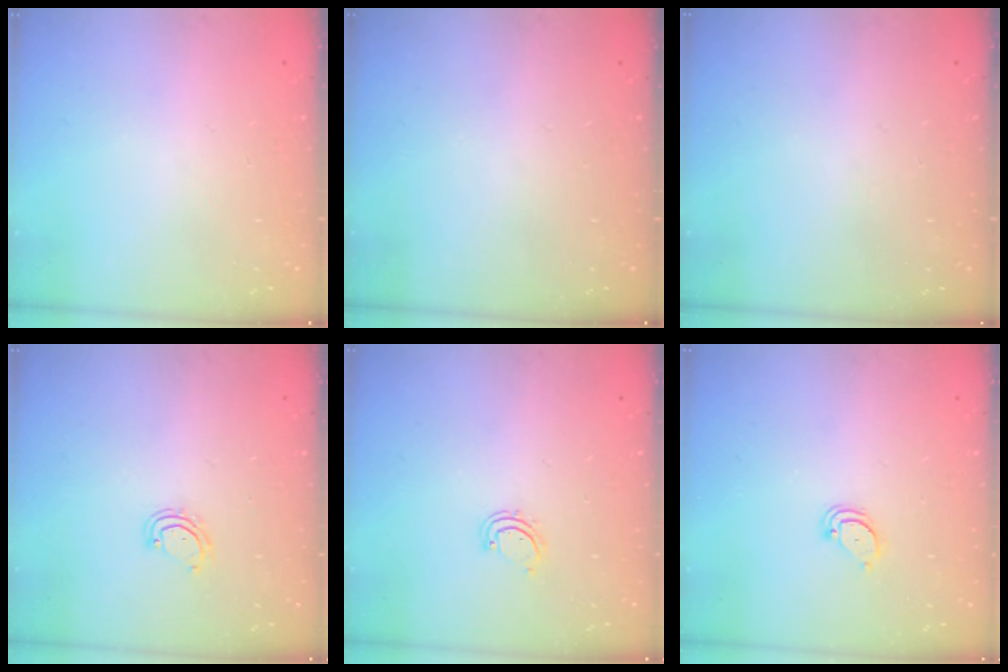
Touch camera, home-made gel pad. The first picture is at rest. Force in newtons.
{"total": 0.0}
{"total": 0.0}
{"total": 4.1, "press": 4.1, "slide": 0.3}
{"total": 2.9, "press": 2.9, "slide": 0.3}
{"total": 2.1, "press": 2.1, "slide": 0.2}